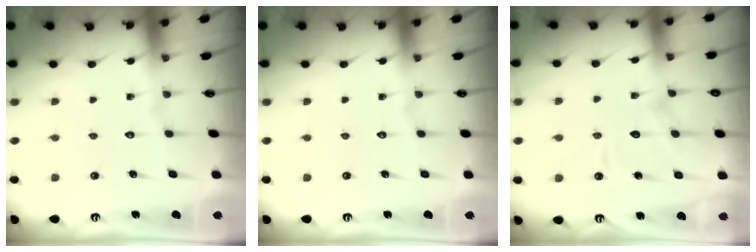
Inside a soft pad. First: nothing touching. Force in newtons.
{"total": 0.0}
{"total": 10.1, "press": 10.1, "slide": 1.1}